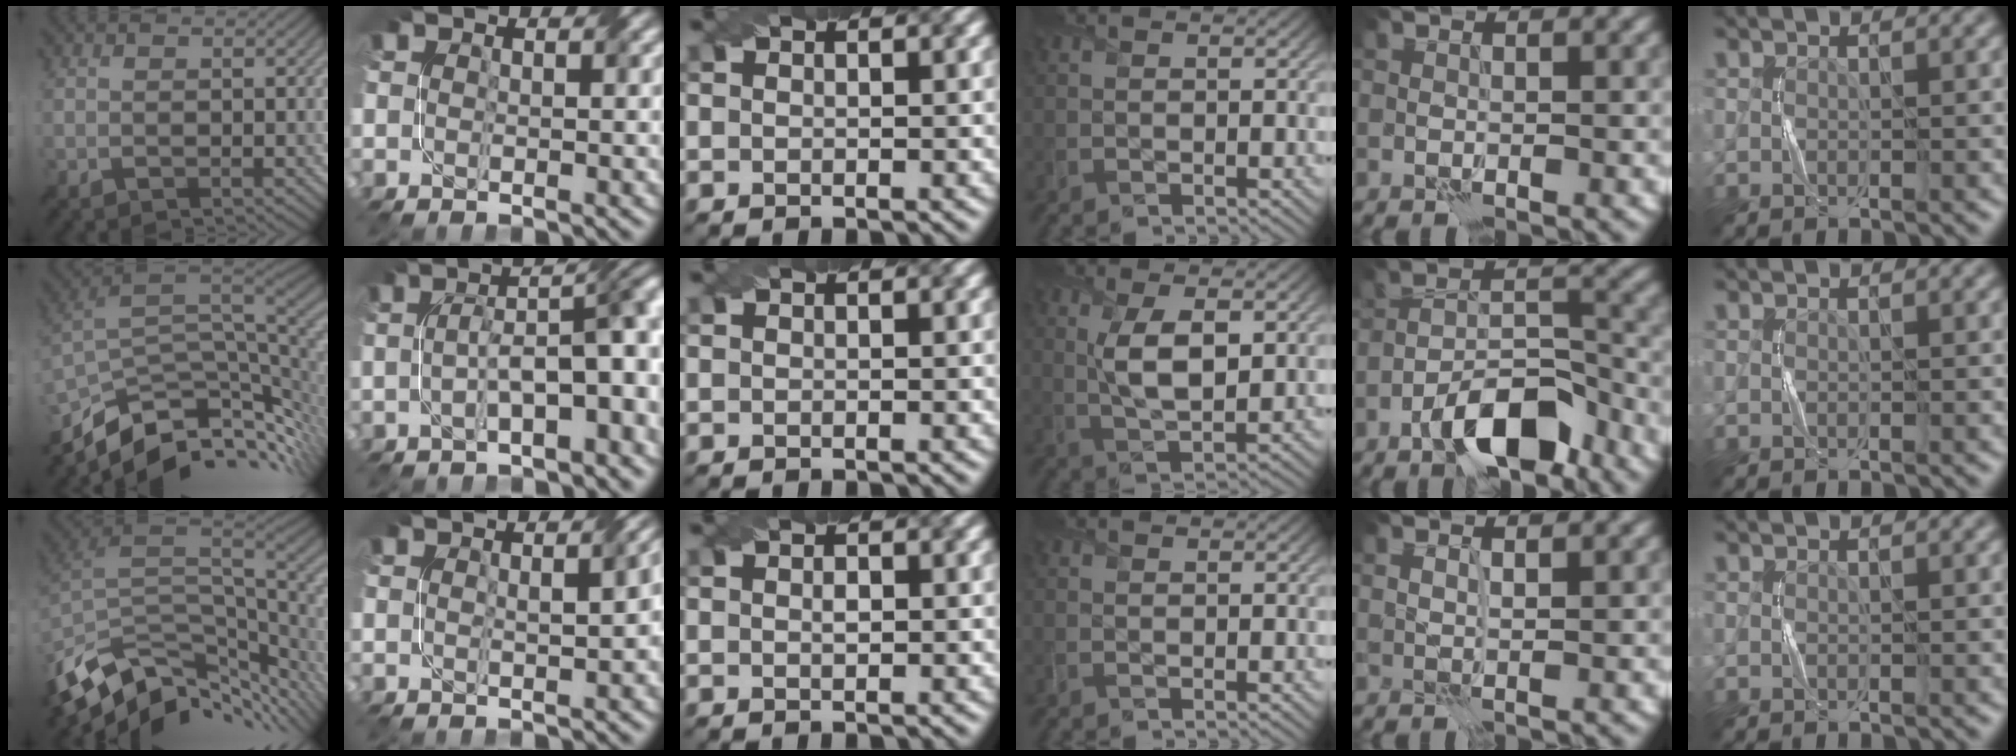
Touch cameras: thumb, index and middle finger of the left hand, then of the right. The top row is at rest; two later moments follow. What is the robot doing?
{"motion": "twist", "object": "screw"}